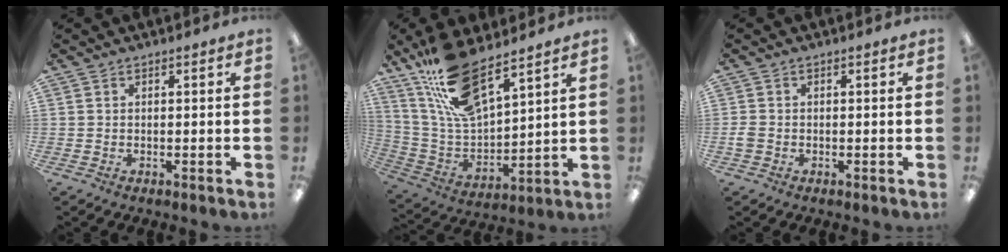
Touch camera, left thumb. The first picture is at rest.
{"total": 17.5, "force": [12.8, 6.1, 10.2], "torque": [-0.218, -0.067, 0.233]}
{"total": 1.8, "force": [-0.7, 1.4, 1.0], "torque": [-0.017, 0.002, -0.012]}